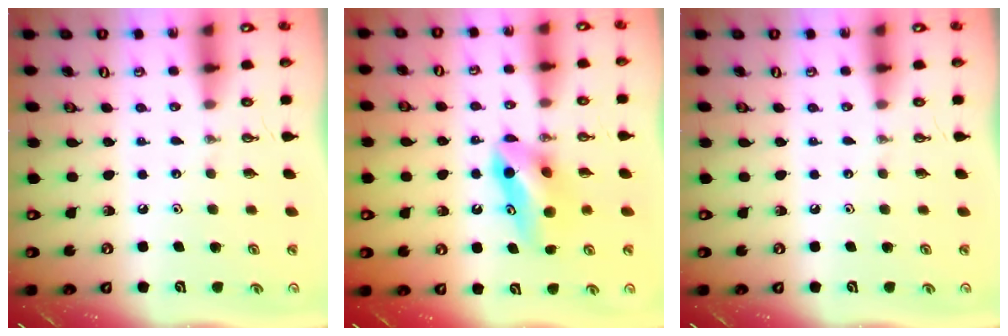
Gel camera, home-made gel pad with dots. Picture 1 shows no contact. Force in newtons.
{"total": 8.3, "press": 8.1, "slide": 1.8}
{"total": 0.0}